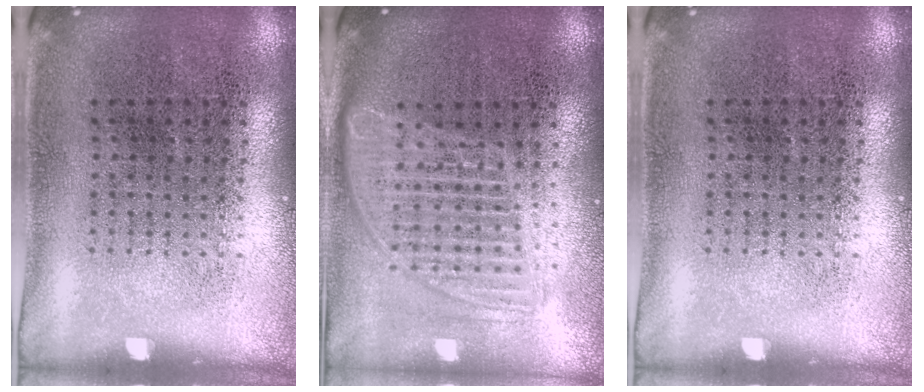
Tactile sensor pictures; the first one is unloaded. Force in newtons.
{"total": 1.7, "press": 1.4, "slide": 1.0}
{"total": 0.0}